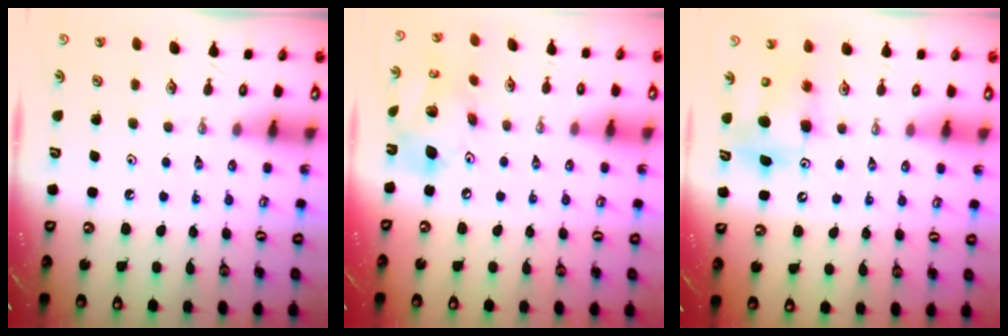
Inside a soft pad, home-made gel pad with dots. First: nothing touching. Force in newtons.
{"total": 16.8, "press": 16.4, "slide": 3.4}
{"total": 8.0, "press": 7.9, "slide": 1.2}